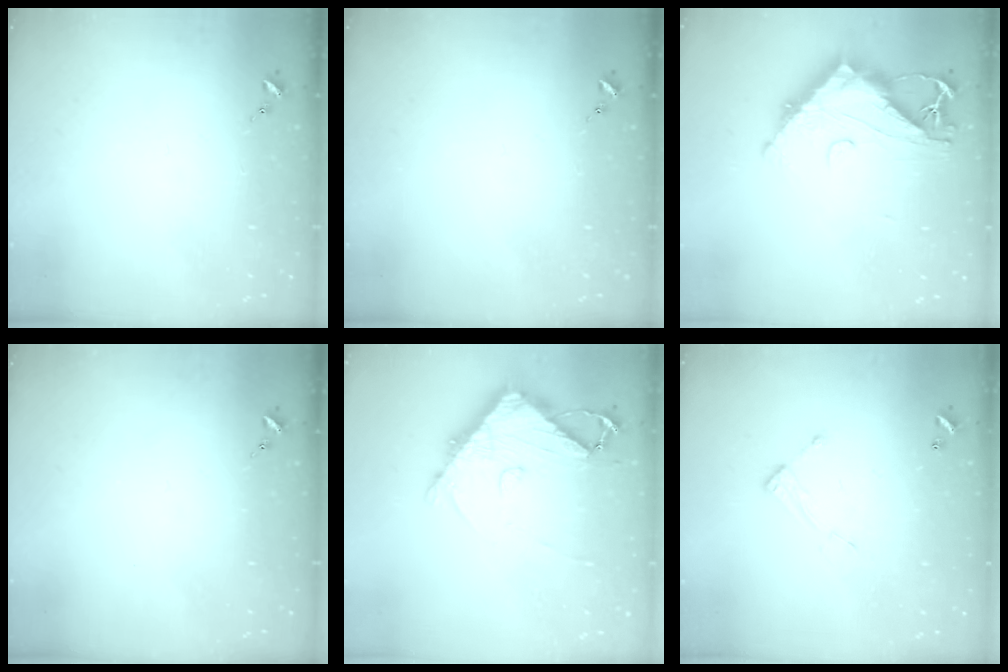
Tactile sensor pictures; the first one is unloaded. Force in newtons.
{"total": 0.0}
{"total": 15.1, "press": 15.1, "slide": 1.2}
{"total": 0.0}
{"total": 11.0, "press": 10.9, "slide": 1.4}
{"total": 6.6, "press": 6.6, "slide": 0.2}